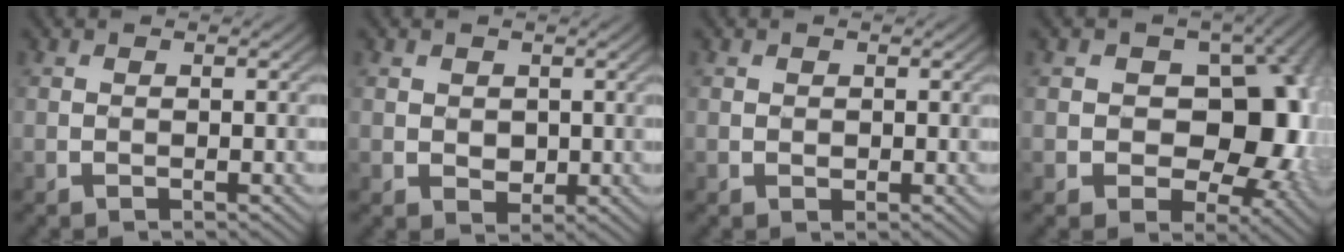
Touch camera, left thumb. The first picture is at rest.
{"total": 2.8, "force": [0.4, 2.4, 1.3], "torque": [-0.047, 0.001, -0.002]}
{"total": 1.1, "force": [0.2, 1.0, 0.3], "torque": [-0.015, 0.001, -0.001]}
{"total": 13.0, "force": [-0.5, 9.1, 9.2], "torque": [-0.113, -0.006, -0.012]}